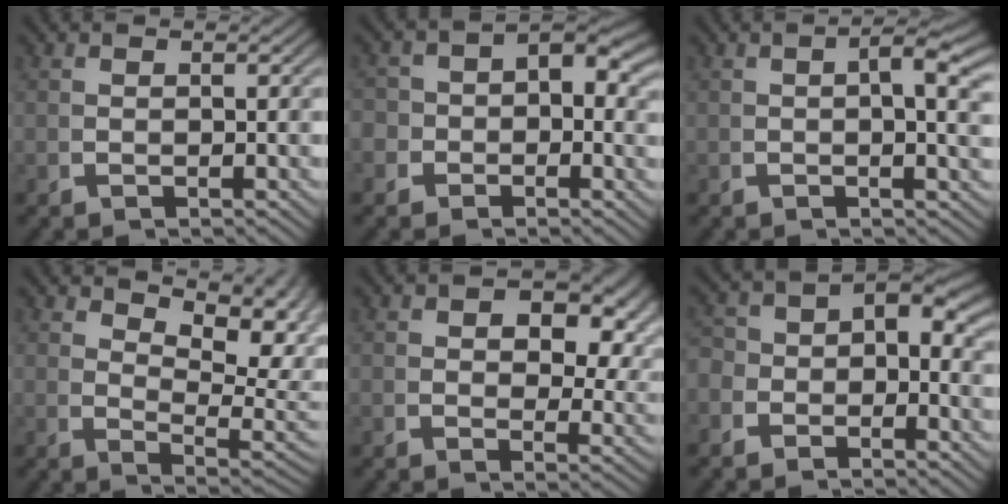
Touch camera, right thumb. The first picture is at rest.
{"total": 5.0, "force": [-0.6, 4.2, 2.6], "torque": [-0.040, -0.009, -0.014]}
{"total": 3.4, "force": [0.9, 0.8, 3.2], "torque": [-0.037, 0.010, 0.008]}
{"total": 7.2, "force": [1.6, 4.0, 5.8], "torque": [-0.087, -0.022, 0.043]}
{"total": 6.4, "force": [1.7, 4.1, 4.6], "torque": [-0.055, -0.011, 0.026]}
{"total": 5.0, "force": [-0.8, 3.8, 3.2], "torque": [-0.050, -0.012, -0.011]}